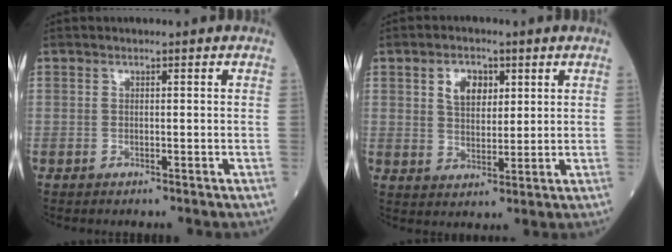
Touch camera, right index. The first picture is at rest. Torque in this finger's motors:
{"motor_torque": [0.03, 0.01, 0.10, 0.05]}